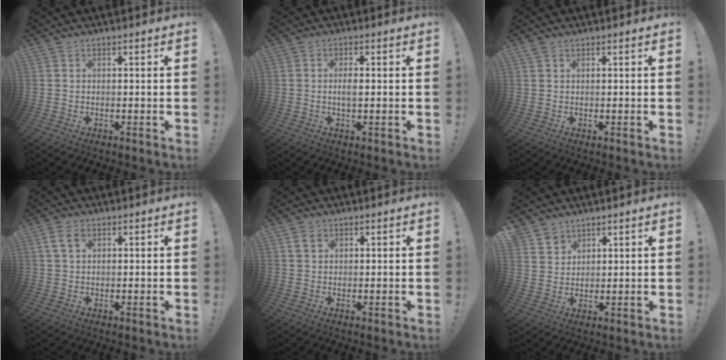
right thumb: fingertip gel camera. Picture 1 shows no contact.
{"total": 2.5, "force": [-0.1, 0.8, 2.4], "torque": [-0.049, -0.003, -0.007]}
{"total": 1.3, "force": [1.0, 0.7, 0.4], "torque": [-0.009, 0.000, 0.019]}
{"total": 4.5, "force": [2.0, 2.5, 3.1], "torque": [-0.052, -0.001, 0.039]}
{"total": 2.7, "force": [1.5, 1.8, 1.4], "torque": [-0.018, -0.002, 0.026]}
{"total": 4.7, "force": [3.8, 2.8, 0.1], "torque": [-0.012, -0.029, 0.076]}